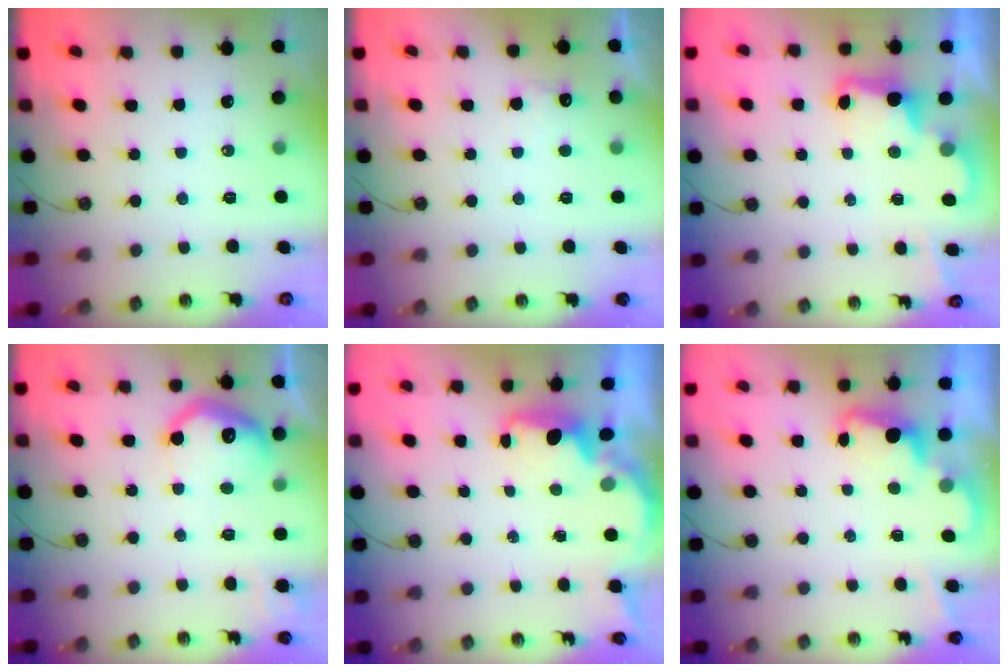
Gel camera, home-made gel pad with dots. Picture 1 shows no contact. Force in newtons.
{"total": 6.9, "press": 6.8, "slide": 1.4}
{"total": 3.2, "press": 3.1, "slide": 0.6}
{"total": 12.9, "press": 12.9, "slide": 0.5}
{"total": 2.2, "press": 2.1, "slide": 0.7}
{"total": 2.3, "press": 2.3, "slide": 0.5}